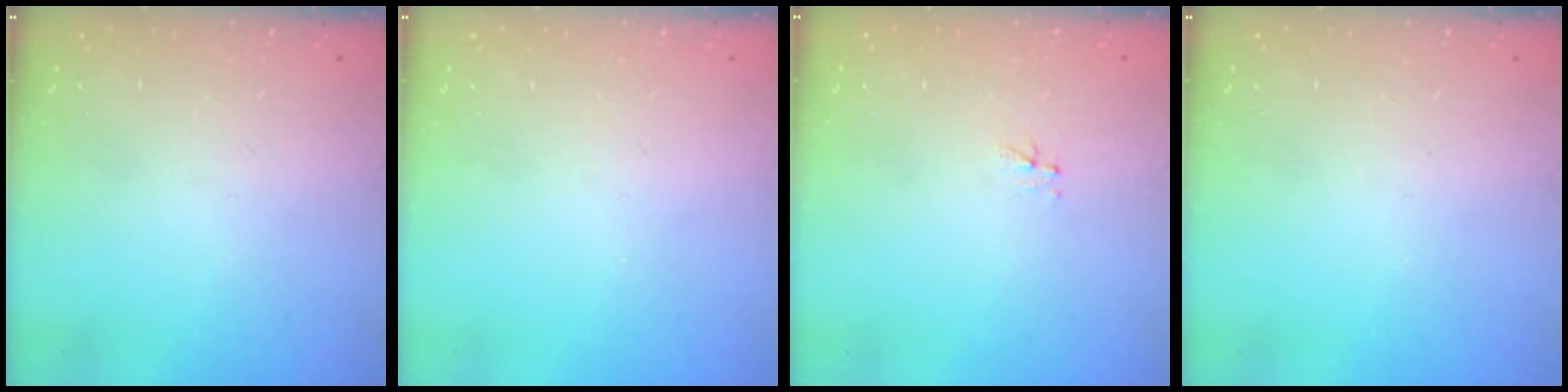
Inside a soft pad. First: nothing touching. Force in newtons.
{"total": 0.0}
{"total": 3.0, "press": 3.0, "slide": 0.3}
{"total": 0.0}